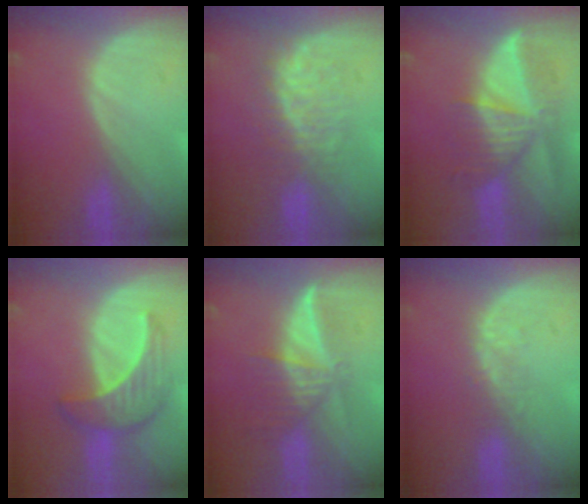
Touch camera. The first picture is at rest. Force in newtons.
{"total": 7.4, "press": 7.2, "slide": 1.6}
{"total": 8.0, "press": 7.7, "slide": 2.3}
{"total": 6.7, "press": 6.4, "slide": 2.0}
{"total": 6.0, "press": 5.7, "slide": 1.9}
{"total": 2.9, "press": 2.3, "slide": 1.8}